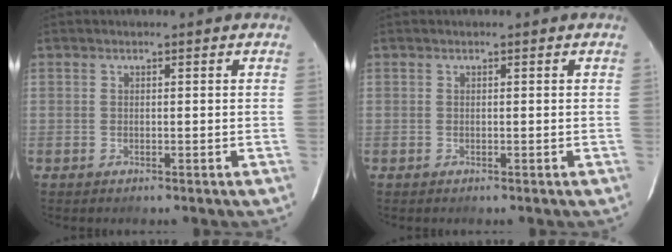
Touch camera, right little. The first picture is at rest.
{"total": 0.0}